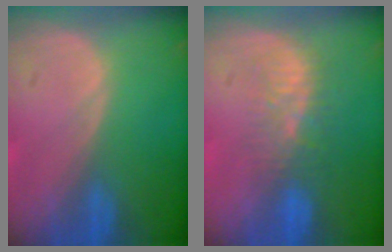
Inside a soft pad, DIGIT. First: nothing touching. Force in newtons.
{"total": 5.3, "press": 4.8, "slide": 2.2}